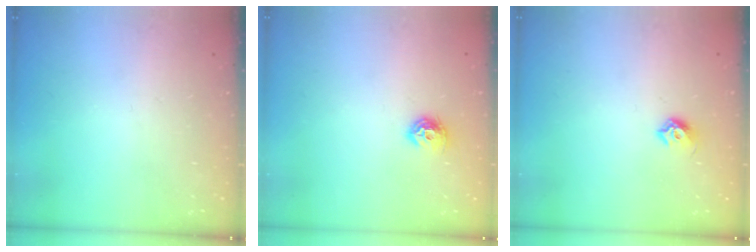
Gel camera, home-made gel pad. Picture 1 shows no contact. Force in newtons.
{"total": 7.2, "press": 7.1, "slide": 0.4}
{"total": 6.0, "press": 5.9, "slide": 1.2}